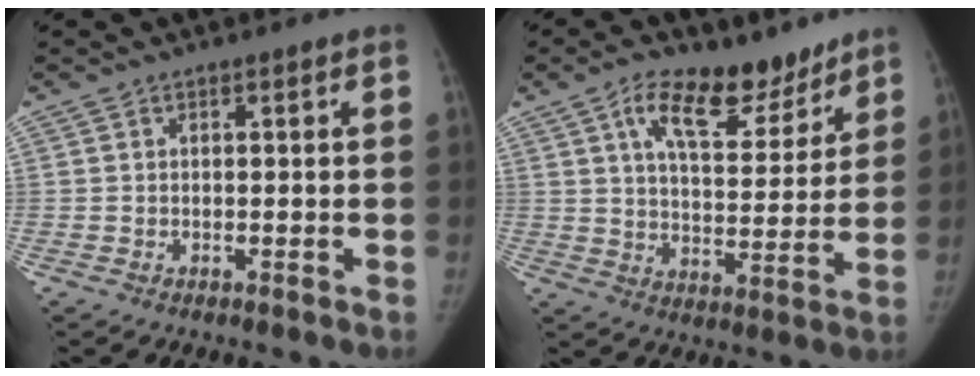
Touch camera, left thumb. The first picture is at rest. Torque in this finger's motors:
{"motor_torque": [1.12, 0.99, 0.15, 0.02, 0.06]}